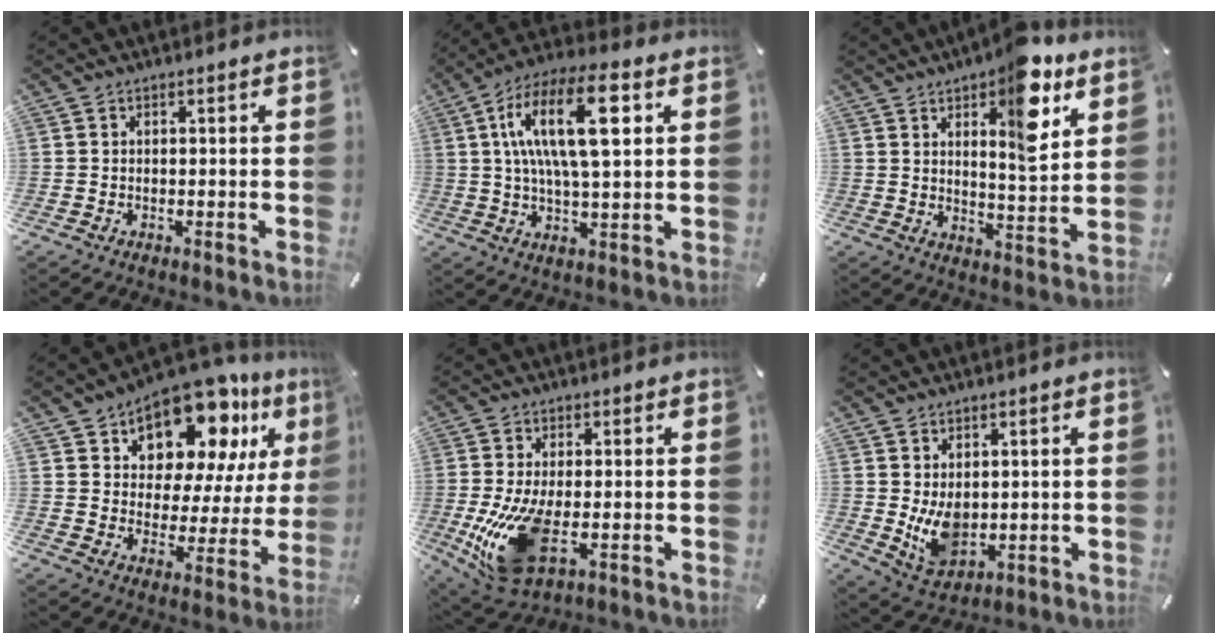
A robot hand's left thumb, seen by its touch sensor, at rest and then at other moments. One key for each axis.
{"total": 17.3, "fx": 4.9, "fy": 5.9, "fz": 15.5, "tx": -0.302, "ty": -0.001, "tz": 0.072}
{"total": 13.8, "fx": 8.0, "fy": 4.7, "fz": 10.1, "tx": -0.131, "ty": -0.049, "tz": 0.127}
{"total": 14.5, "fx": 10.9, "fy": 7.5, "fz": 5.8, "tx": -0.100, "ty": -0.093, "tz": 0.192}
{"total": 15.3, "fx": -1.9, "fy": 7.4, "fz": 13.3, "tx": -0.270, "ty": -0.029, "tz": -0.023}
{"total": 7.7, "fx": 0.9, "fy": 5.6, "fz": 5.2, "tx": -0.110, "ty": -0.010, "tz": 0.020}